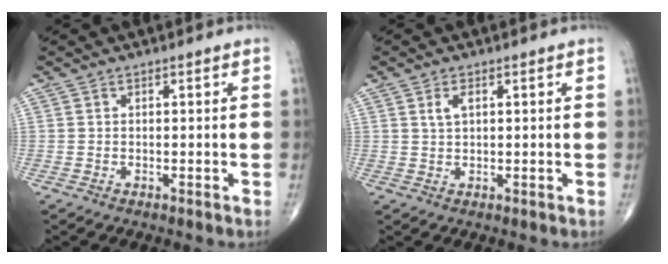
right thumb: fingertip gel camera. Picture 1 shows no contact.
{"total": 2.2, "force": [0.9, 1.0, 1.7], "torque": [-0.035, 0.002, 0.019]}